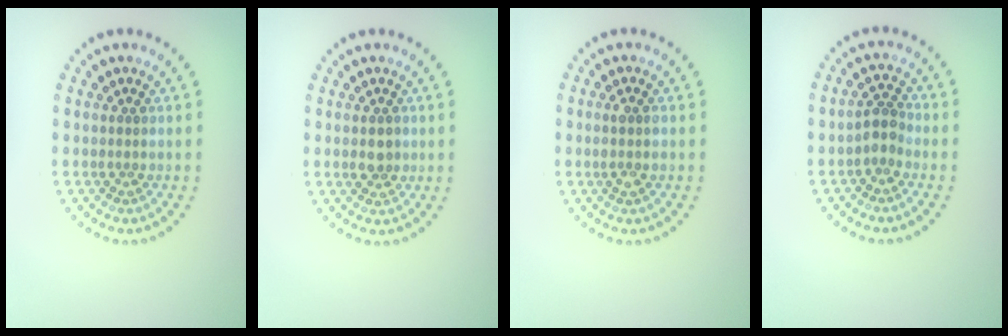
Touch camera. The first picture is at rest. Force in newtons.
{"total": 1.6, "press": 1.6, "slide": 0.3}
{"total": 1.5, "press": 1.3, "slide": 0.7}
{"total": 1.7, "press": 1.4, "slide": 0.9}